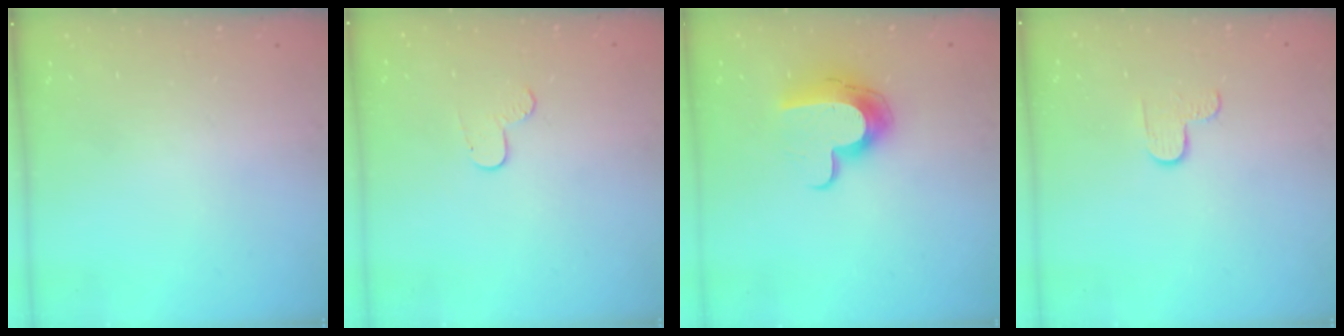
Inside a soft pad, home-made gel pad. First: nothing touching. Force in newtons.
{"total": 5.7, "press": 5.7, "slide": 0.5}
{"total": 12.2, "press": 12.2, "slide": 0.3}
{"total": 2.9, "press": 2.9, "slide": 0.3}